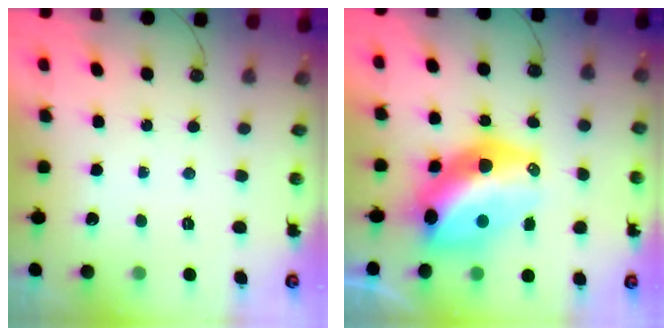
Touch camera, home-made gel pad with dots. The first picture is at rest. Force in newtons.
{"total": 16.5, "press": 16.4, "slide": 1.5}